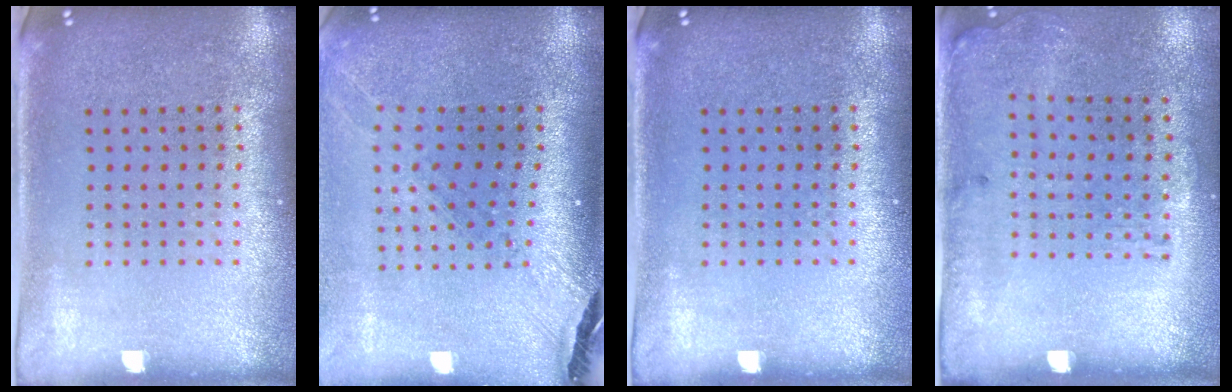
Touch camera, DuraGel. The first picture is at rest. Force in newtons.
{"total": 1.5, "press": 1.4, "slide": 0.5}
{"total": 0.0}
{"total": 1.8, "press": 1.2, "slide": 1.3}